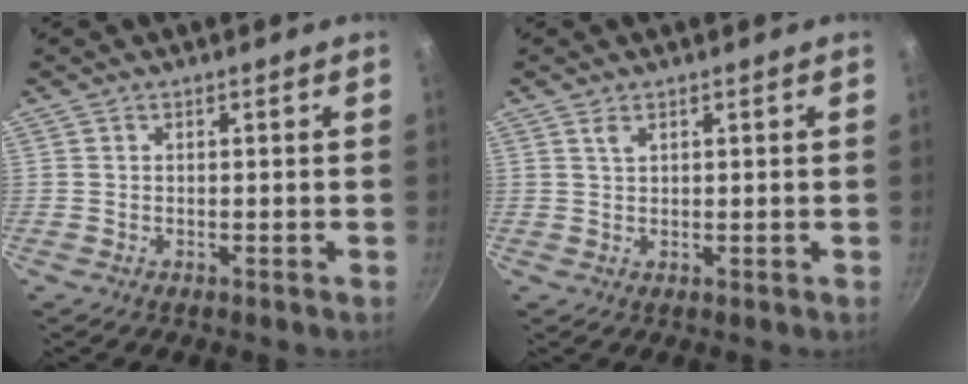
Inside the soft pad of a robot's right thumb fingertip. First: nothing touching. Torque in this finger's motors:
{"motor_torque": [-0.44, 0.60, 0.01, 0.21, 0.07]}